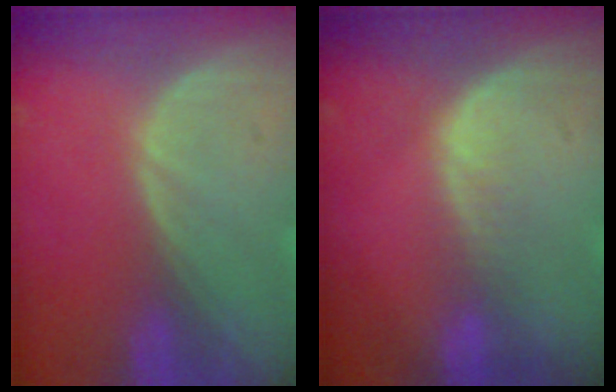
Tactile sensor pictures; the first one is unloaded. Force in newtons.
{"total": 2.0, "press": 2.0, "slide": 0.1}